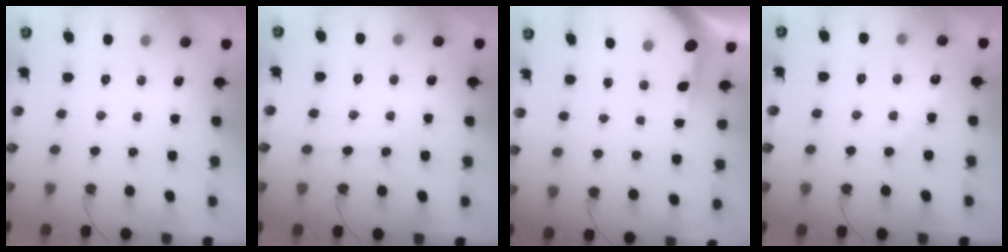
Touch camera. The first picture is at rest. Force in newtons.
{"total": 2.2, "press": 2.1, "slide": 0.4}
{"total": 4.0, "press": 3.9, "slide": 0.5}
{"total": 4.4, "press": 4.4, "slide": 0.7}